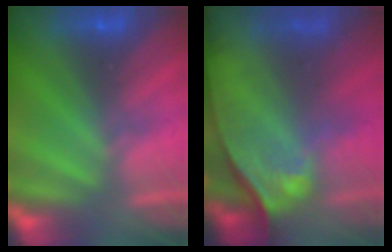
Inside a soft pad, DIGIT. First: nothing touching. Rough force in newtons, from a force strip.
{"total": 8.0}